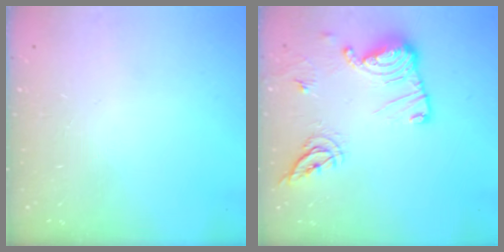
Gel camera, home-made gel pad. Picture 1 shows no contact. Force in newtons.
{"total": 14.9, "press": 14.9, "slide": 0.4}